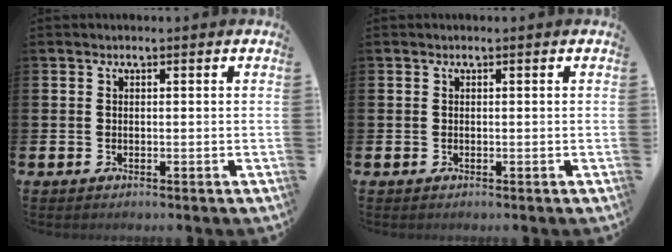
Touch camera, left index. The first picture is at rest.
{"total": 0.0}